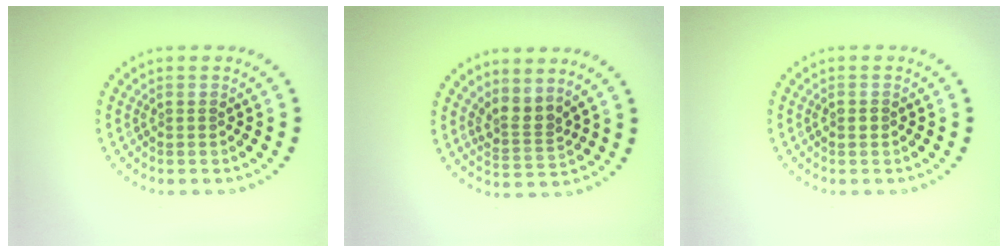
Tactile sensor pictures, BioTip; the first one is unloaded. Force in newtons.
{"total": 2.5, "press": 1.9, "slide": 1.7}
{"total": 1.1, "press": 1.1, "slide": 0.1}